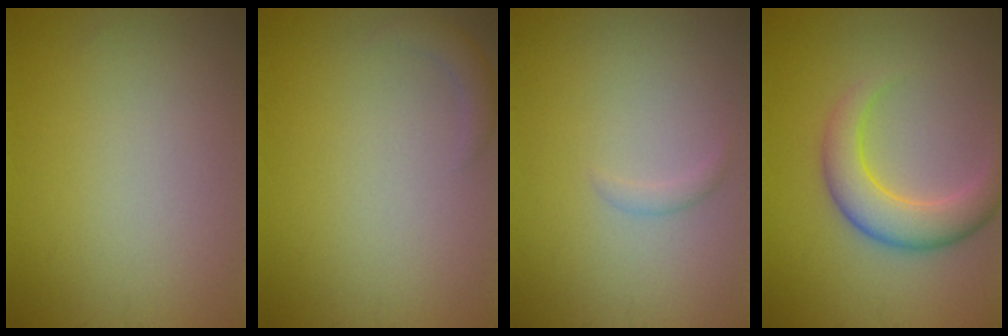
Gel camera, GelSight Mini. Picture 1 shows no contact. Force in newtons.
{"total": 1.5, "press": 1.5, "slide": 0.1}
{"total": 0.7, "press": 0.7, "slide": 0.0}
{"total": 4.5, "press": 4.5, "slide": 0.1}